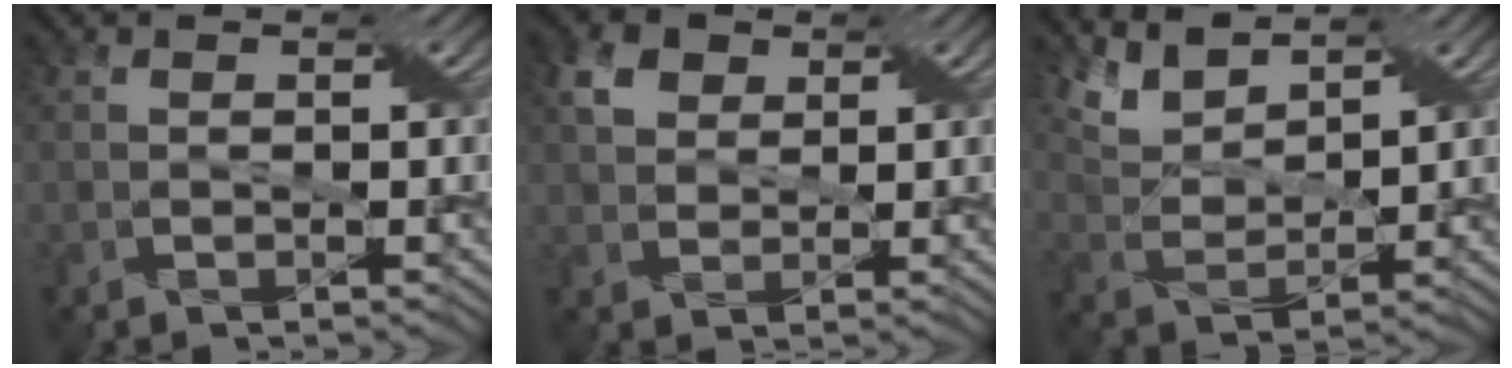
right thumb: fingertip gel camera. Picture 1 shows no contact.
{"total": 3.7, "force": [1.9, 2.7, 1.7], "torque": [-0.043, 0.006, 0.036]}
{"total": 6.8, "force": [5.4, 2.3, 3.4], "torque": [-0.093, 0.008, 0.108]}